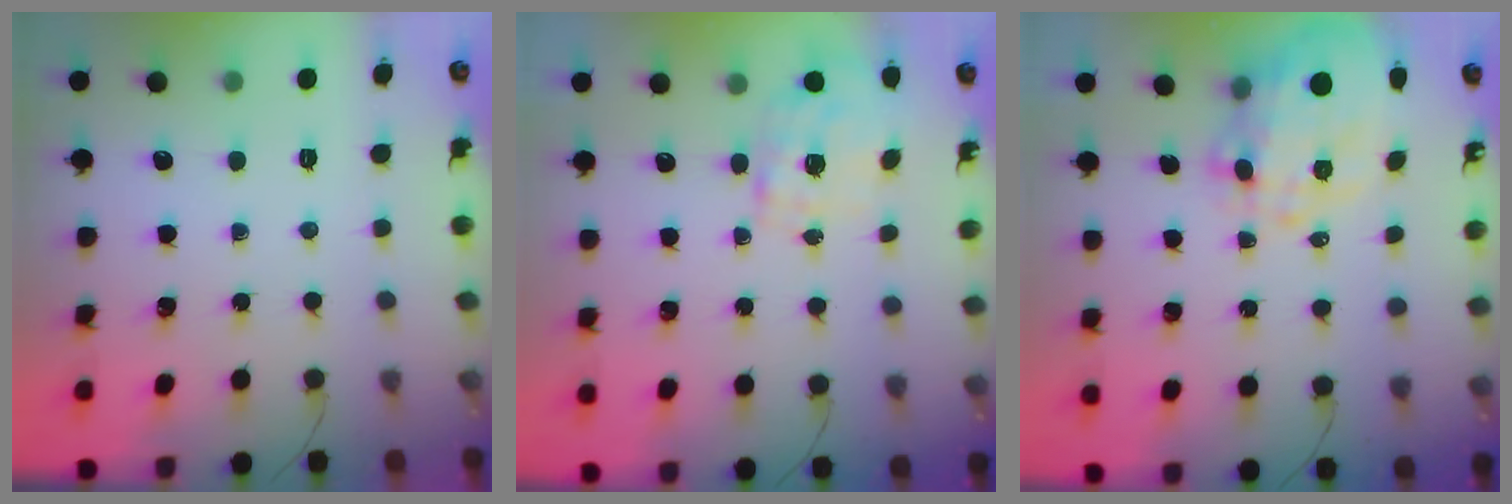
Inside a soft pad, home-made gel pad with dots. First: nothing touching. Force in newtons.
{"total": 2.3, "press": 2.3, "slide": 0.3}
{"total": 11.1, "press": 10.8, "slide": 2.8}